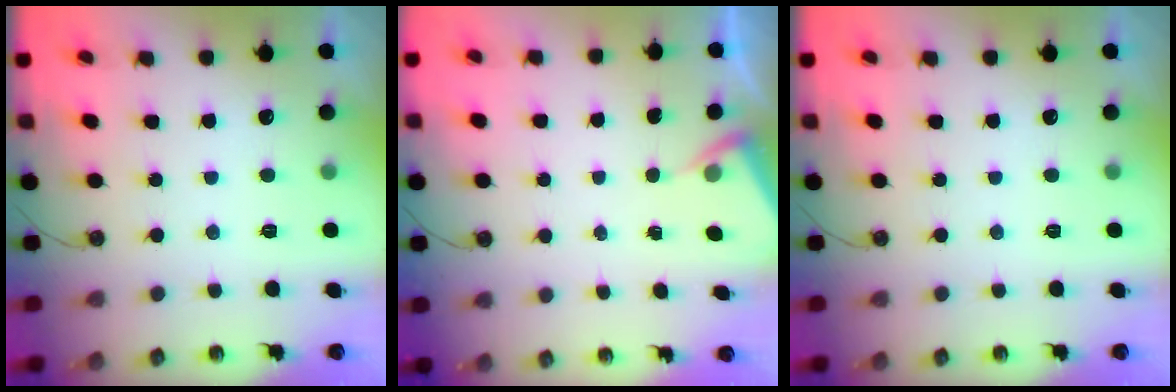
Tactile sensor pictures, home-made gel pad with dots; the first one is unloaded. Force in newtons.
{"total": 2.9, "press": 2.9, "slide": 0.4}
{"total": 0.0}